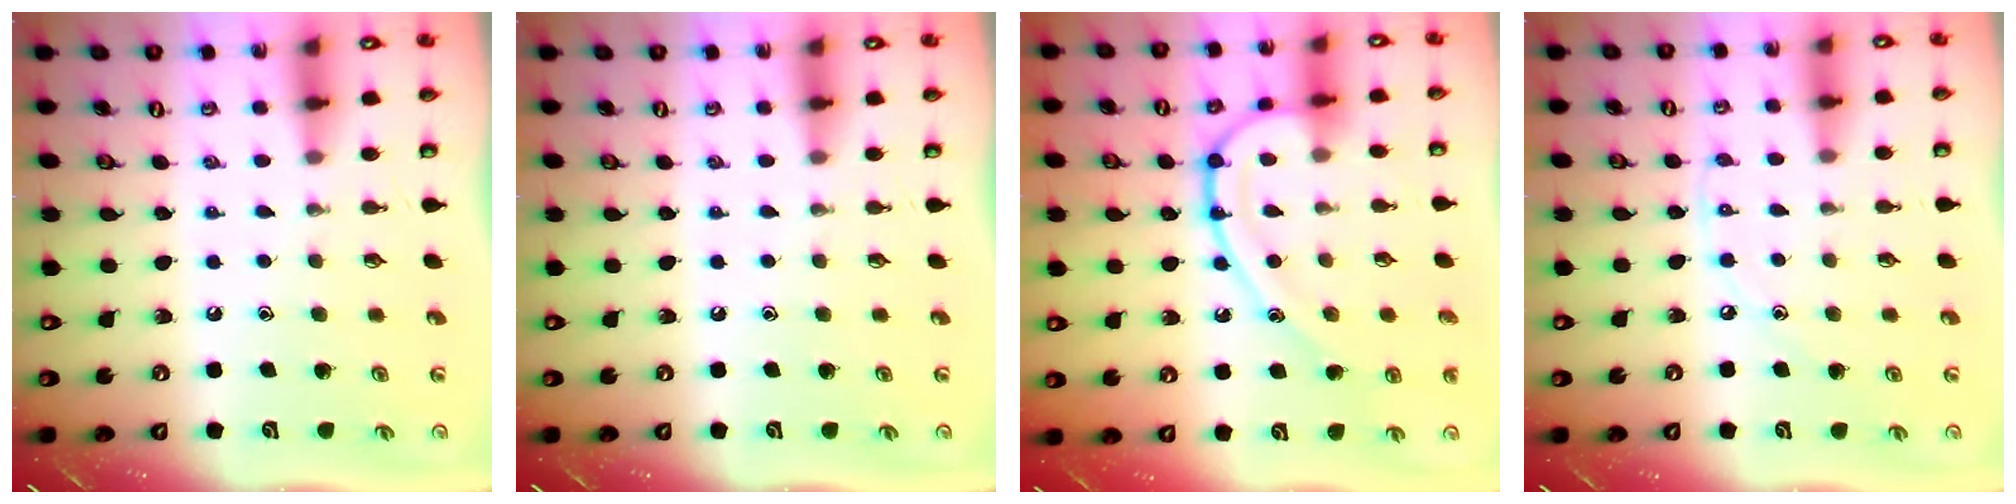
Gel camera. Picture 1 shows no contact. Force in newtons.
{"total": 0.0}
{"total": 13.7, "press": 13.7, "slide": 0.0}
{"total": 5.1, "press": 5.1, "slide": 0.7}